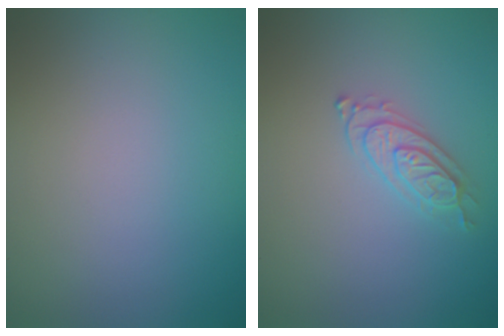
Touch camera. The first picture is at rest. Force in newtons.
{"total": 2.2, "press": 2.2, "slide": 0.5}